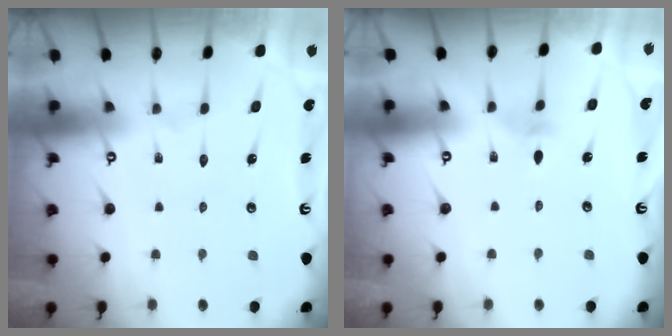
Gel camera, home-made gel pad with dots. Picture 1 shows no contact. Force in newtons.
{"total": 2.5, "press": 2.4, "slide": 0.6}